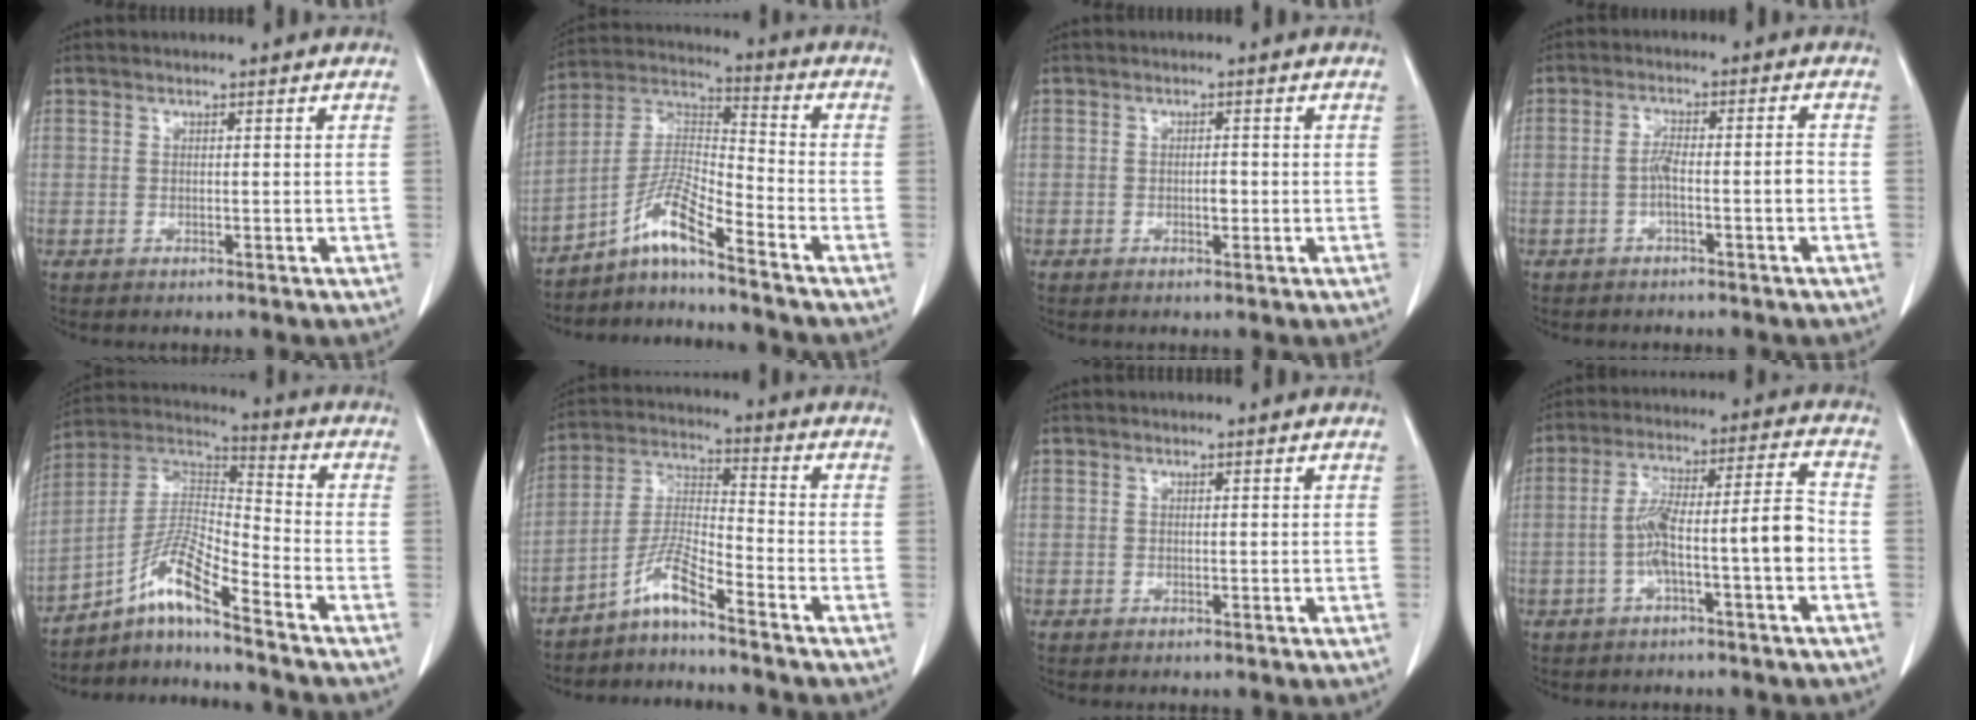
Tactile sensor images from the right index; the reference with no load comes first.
{"total": 8.1, "force": [-6.2, -0.3, 5.3], "torque": [-0.114, 0.010, -0.119]}
{"total": 1.4, "force": [-0.3, 0.7, 1.2], "torque": [-0.019, 0.002, -0.004]}
{"total": 4.1, "force": [-1.3, 0.5, 3.9], "torque": [-0.070, 0.013, -0.021]}
{"total": 10.2, "force": [-7.3, 0.0, 7.1], "torque": [-0.150, 0.013, -0.136]}
{"total": 6.4, "force": [-5.1, -0.2, 3.9], "torque": [-0.090, -0.003, -0.103]}
{"total": 0.0}
{"total": 10.5, "force": [-2.8, 0.8, 10.1], "torque": [-0.175, 0.033, -0.046]}